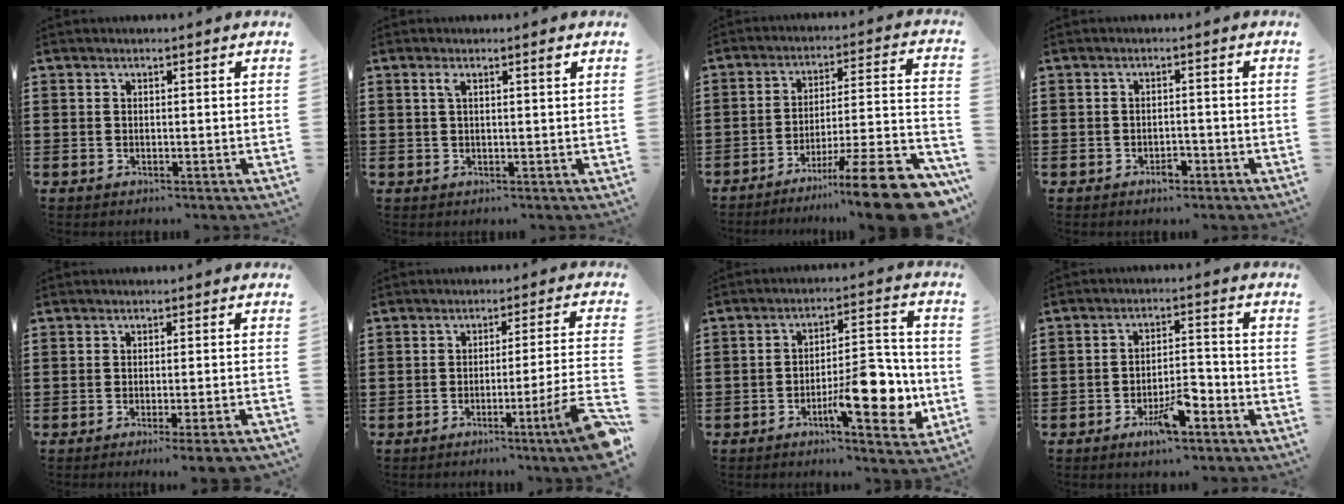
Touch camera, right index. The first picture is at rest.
{"total": 2.1, "force": [0.9, 0.3, 1.8], "torque": [-0.029, 0.000, 0.012]}
{"total": 13.9, "force": [-9.8, 0.9, 9.9], "torque": [-0.127, 0.025, -0.173]}
{"total": 2.0, "force": [-1.5, 0.9, 1.0], "torque": [-0.022, -0.002, -0.029]}
{"total": 2.6, "force": [-2.0, -0.5, 1.6], "torque": [-0.025, -0.006, -0.036]}
{"total": 7.4, "force": [-3.9, -0.6, 6.3], "torque": [-0.105, -0.018, -0.072]}
{"total": 11.1, "force": [-4.2, 3.6, 9.6], "torque": [-0.129, 0.003, -0.070]}
{"total": 6.5, "force": [-3.9, 2.1, 4.8], "torque": [-0.085, 0.007, -0.068]}